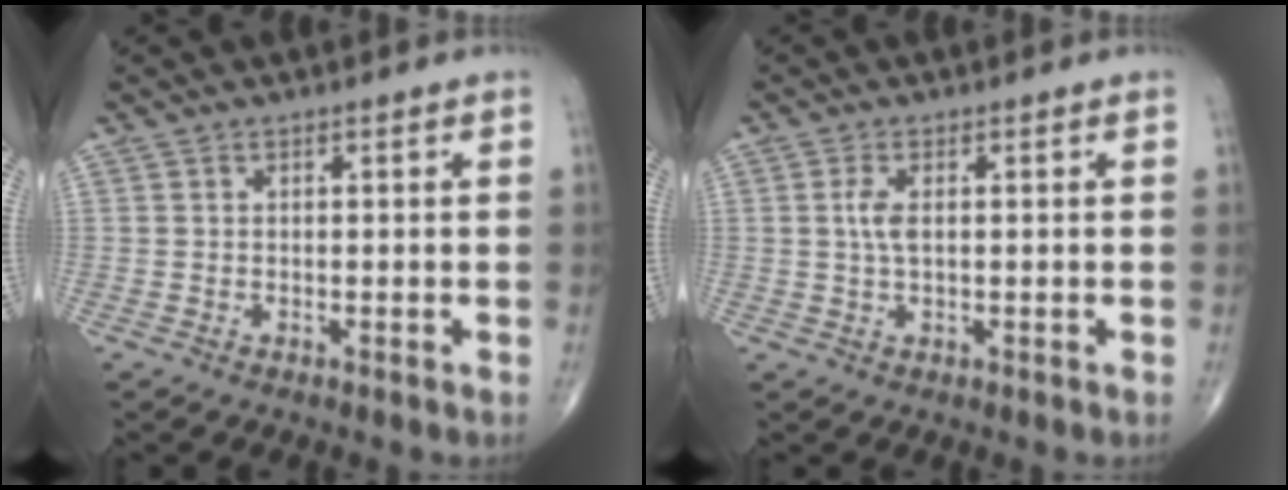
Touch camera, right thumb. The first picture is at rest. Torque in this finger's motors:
{"motor_torque": [-0.29, 0.26, 0.66, 0.11, 0.23]}